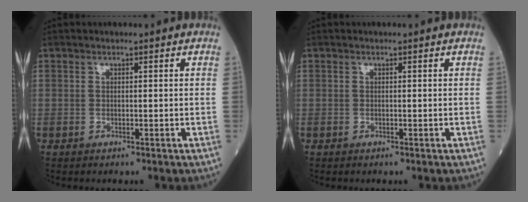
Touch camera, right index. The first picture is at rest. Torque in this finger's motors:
{"motor_torque": [0.00, 0.00, 0.00, 0.00]}